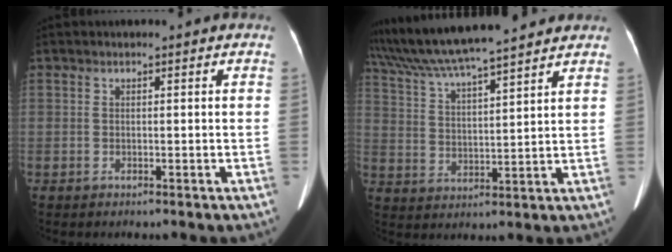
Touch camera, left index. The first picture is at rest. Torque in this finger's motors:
{"motor_torque": [0.26, -1.65, 0.78, 0.21]}